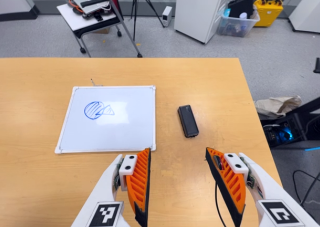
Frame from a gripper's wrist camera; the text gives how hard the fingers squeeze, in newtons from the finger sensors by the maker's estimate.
{"total": 0.0}